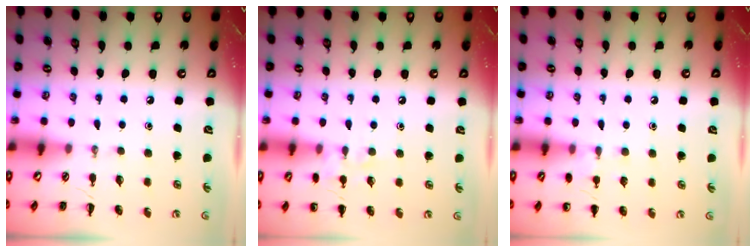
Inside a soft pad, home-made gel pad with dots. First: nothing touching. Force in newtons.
{"total": 7.0, "press": 6.7, "slide": 2.0}
{"total": 5.8, "press": 5.5, "slide": 1.8}